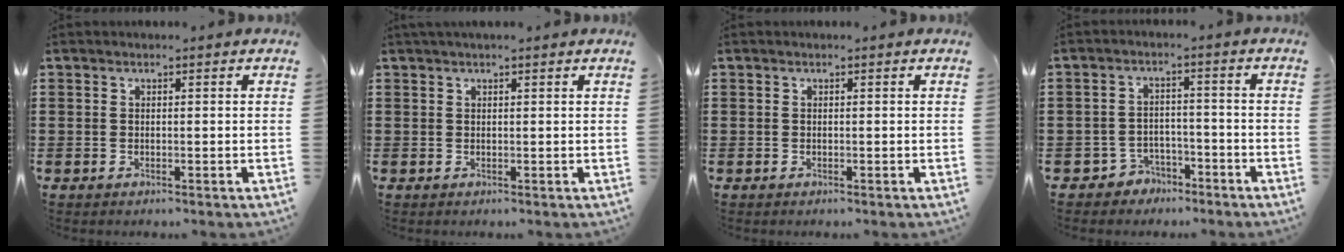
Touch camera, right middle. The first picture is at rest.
{"total": 0.9, "force": [0.7, 0.0, 0.5], "torque": [-0.010, 0.001, 0.012]}
{"total": 0.0}
{"total": 3.3, "force": [-3.0, 1.4, 0.1], "torque": [-0.014, 0.003, -0.063]}